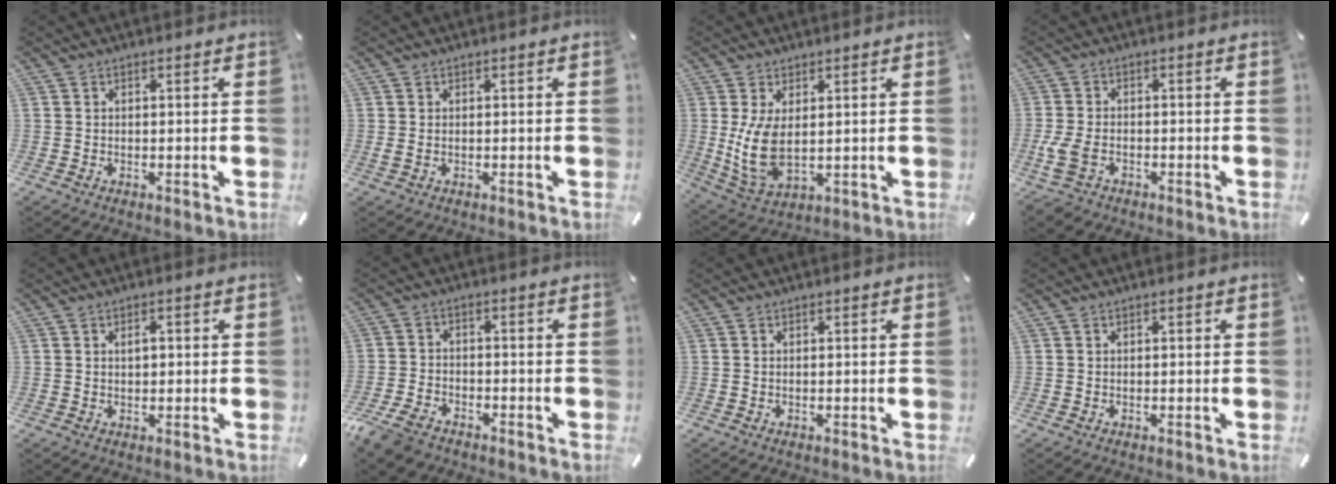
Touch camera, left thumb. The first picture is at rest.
{"total": 0.7, "force": [0.0, 0.5, 0.6], "torque": [-0.014, -0.001, 0.001]}
{"total": 8.9, "force": [1.1, 4.9, 7.4], "torque": [-0.177, -0.019, 0.024]}
{"total": 6.3, "force": [-2.4, 4.1, 4.2], "torque": [-0.105, 0.001, -0.046]}
{"total": 1.9, "force": [0.4, 1.1, 1.5], "torque": [-0.016, -0.001, 0.004]}
{"total": 6.0, "force": [-4.9, 2.8, 2.1], "torque": [-0.061, 0.013, -0.098]}
{"total": 0.0}
{"total": 0.0}